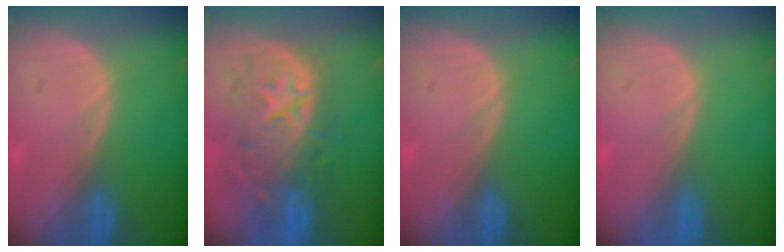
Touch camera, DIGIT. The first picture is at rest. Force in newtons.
{"total": 11.0, "press": 9.8, "slide": 5.1}
{"total": 0.0}
{"total": 0.0}